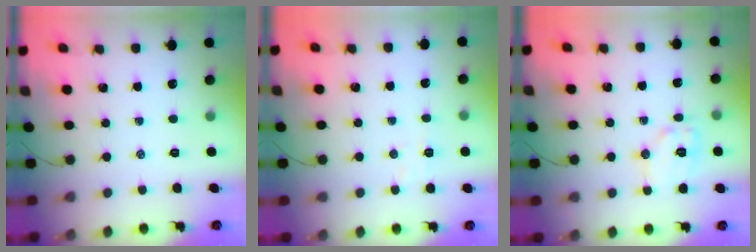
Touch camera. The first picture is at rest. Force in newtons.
{"total": 3.0, "press": 2.9, "slide": 0.8}
{"total": 8.9, "press": 8.9, "slide": 0.1}